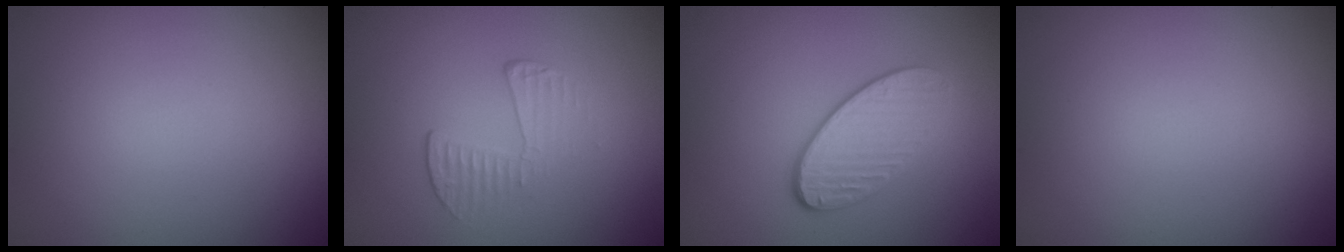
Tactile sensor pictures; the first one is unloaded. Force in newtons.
{"total": 1.9, "press": 0.7, "slide": 1.8}
{"total": 3.8, "press": 3.0, "slide": 2.4}
{"total": 0.0}